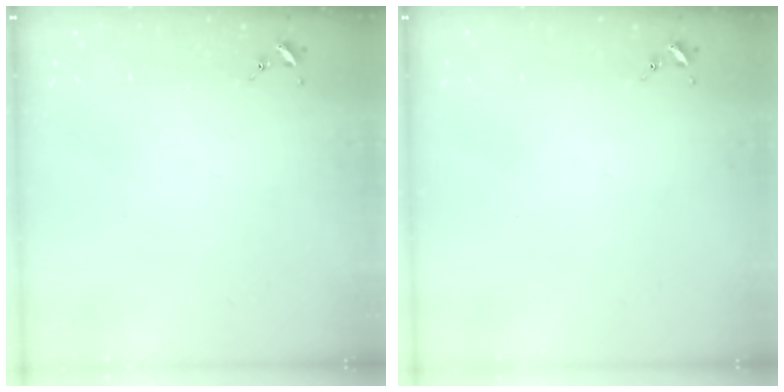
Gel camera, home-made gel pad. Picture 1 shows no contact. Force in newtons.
{"total": 0.0}